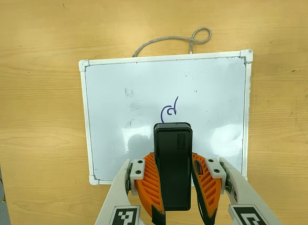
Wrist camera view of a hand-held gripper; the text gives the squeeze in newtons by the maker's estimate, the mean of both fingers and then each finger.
{"total": 8.9, "left": 7.5, "right": 10.2}